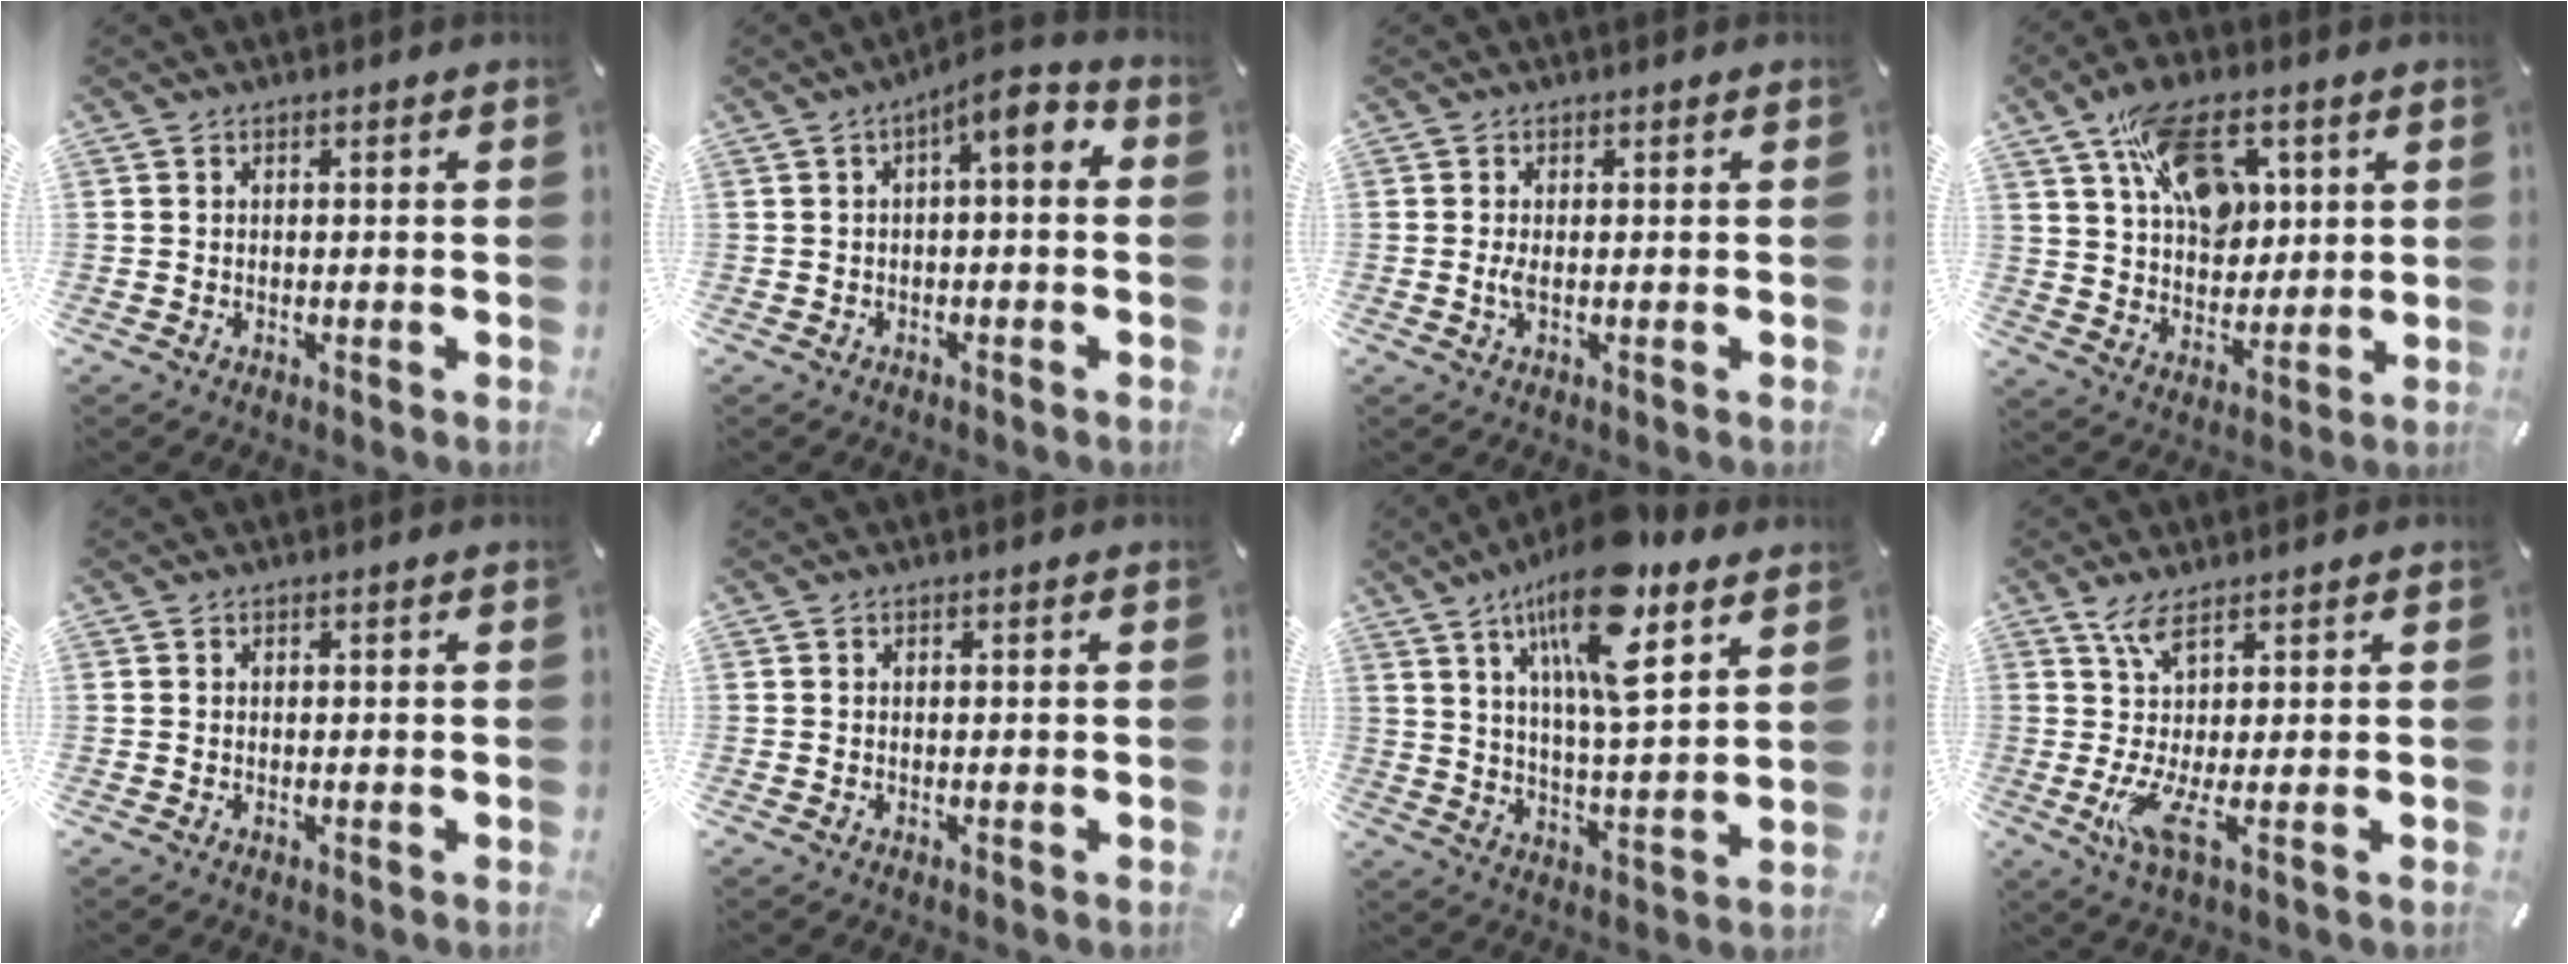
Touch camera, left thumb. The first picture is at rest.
{"total": 5.7, "force": [0.6, 2.0, 5.3], "torque": [-0.085, -0.001, 0.005]}
{"total": 2.0, "force": [-0.1, 0.5, 1.9], "torque": [-0.044, -0.006, -0.005]}
{"total": 16.0, "force": [7.1, 10.3, 9.9], "torque": [-0.164, -0.011, 0.132]}
{"total": 0.0}
{"total": 0.0}
{"total": 17.7, "force": [10.8, 5.0, 13.1], "torque": [-0.236, -0.037, 0.174]}
{"total": 9.1, "force": [0.9, 1.4, 8.9], "torque": [-0.192, -0.026, 0.017]}